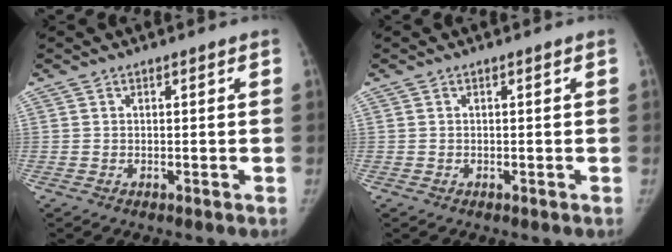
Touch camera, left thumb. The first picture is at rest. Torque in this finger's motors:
{"motor_torque": [-0.11, -0.10, 0.38, 0.05, -0.03]}